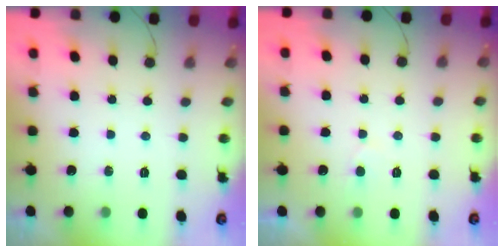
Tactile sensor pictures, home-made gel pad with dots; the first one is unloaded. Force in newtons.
{"total": 4.0, "press": 4.0, "slide": 0.4}